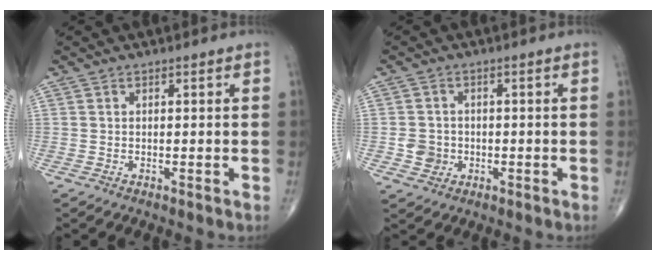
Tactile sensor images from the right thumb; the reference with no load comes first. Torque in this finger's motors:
{"motor_torque": [0.32, 1.29, -0.03, -0.07, 0.14]}